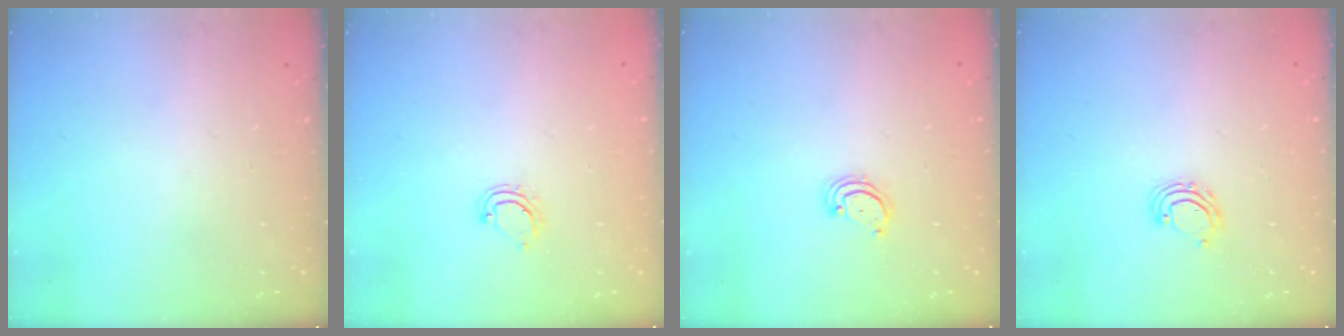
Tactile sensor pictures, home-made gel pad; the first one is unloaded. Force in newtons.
{"total": 4.2, "press": 4.2, "slide": 0.4}
{"total": 2.3, "press": 2.2, "slide": 0.2}
{"total": 4.2, "press": 4.2, "slide": 0.3}